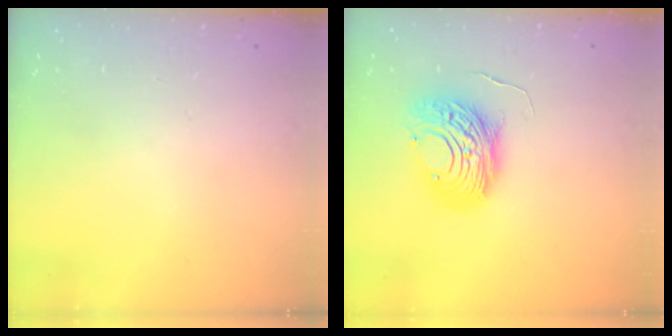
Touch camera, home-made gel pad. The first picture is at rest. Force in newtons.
{"total": 12.3, "press": 12.2, "slide": 0.9}